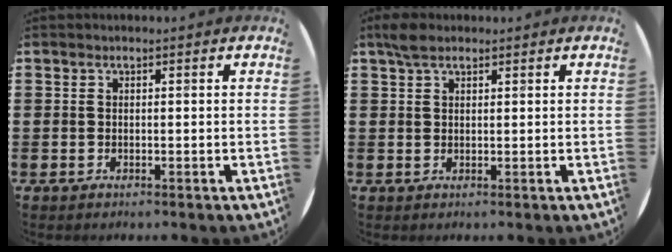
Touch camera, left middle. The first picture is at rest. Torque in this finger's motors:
{"motor_torque": [0.67, -0.63, 0.05, 0.07]}